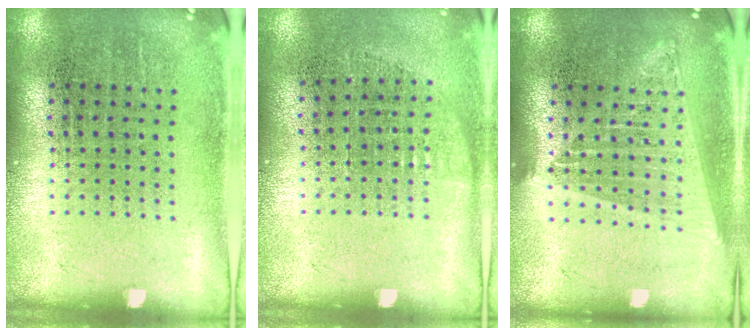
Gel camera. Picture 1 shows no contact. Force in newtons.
{"total": 0.7, "press": 0.7, "slide": 0.4}
{"total": 1.8, "press": 1.6, "slide": 0.8}